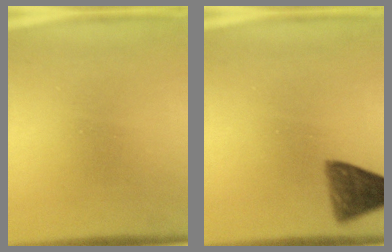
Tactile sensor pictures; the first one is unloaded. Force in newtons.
{"total": 6.4}